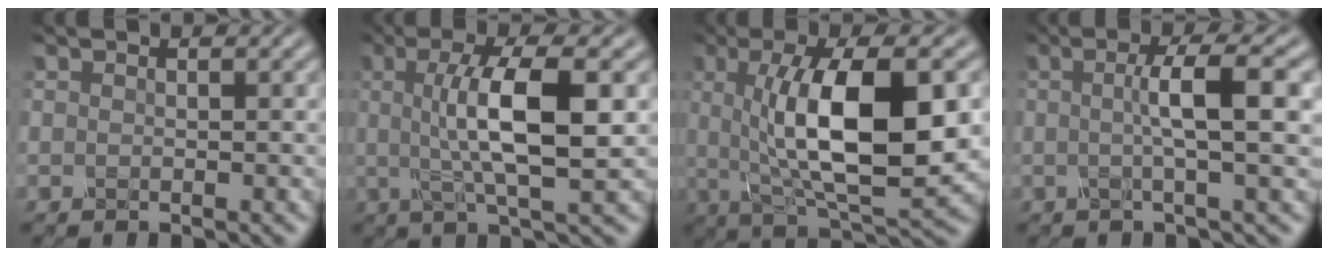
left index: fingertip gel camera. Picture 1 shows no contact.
{"total": 7.6, "force": [0.7, 1.9, 7.3], "torque": [-0.117, 0.001, 0.009]}
{"total": 10.9, "force": [0.6, 3.5, 10.3], "torque": [-0.156, -0.001, 0.010]}
{"total": 5.0, "force": [0.3, 0.9, 4.9], "torque": [-0.073, 0.005, -0.001]}